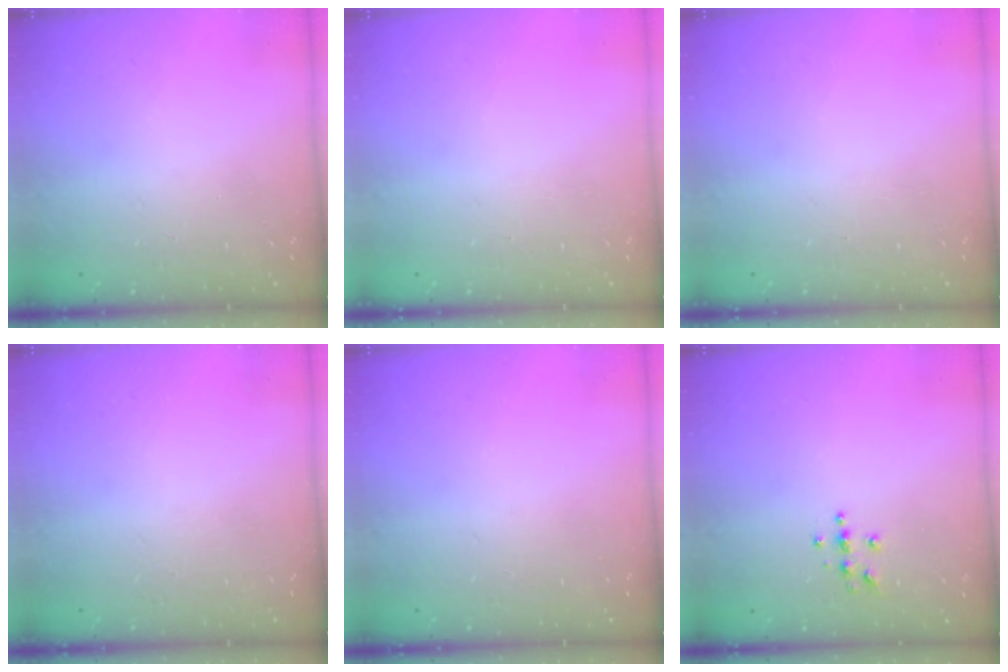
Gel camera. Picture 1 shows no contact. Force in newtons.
{"total": 0.0}
{"total": 0.0}
{"total": 0.0}
{"total": 0.0}
{"total": 3.7, "press": 3.7, "slide": 0.4}